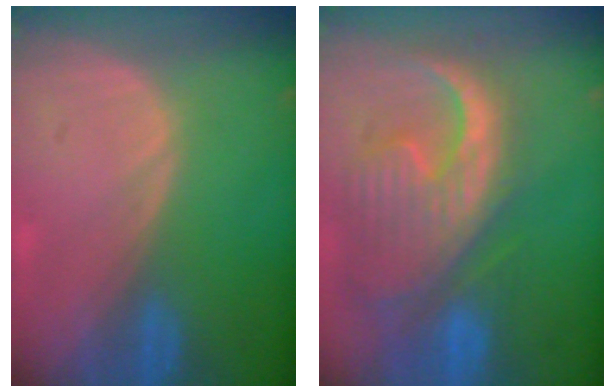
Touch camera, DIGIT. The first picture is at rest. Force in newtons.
{"total": 13.2, "press": 11.4, "slide": 6.7}